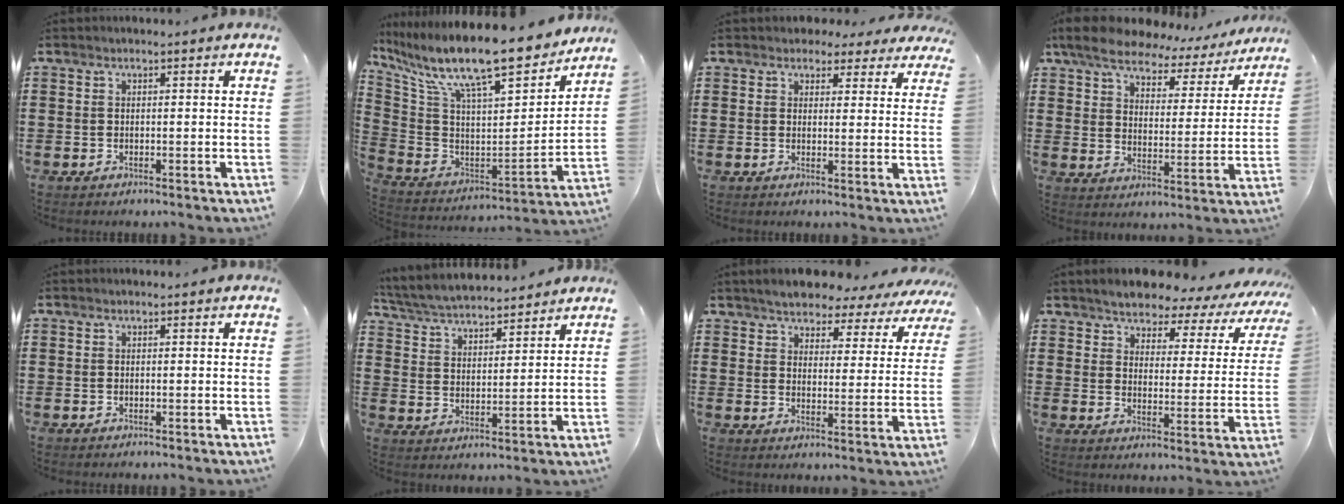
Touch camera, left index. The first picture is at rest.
{"total": 13.9, "force": [11.5, 1.6, 7.7], "torque": [-0.177, -0.087, 0.190]}
{"total": 3.3, "force": [2.8, 1.6, 0.4], "torque": [-0.015, -0.003, 0.051]}
{"total": 7.0, "force": [6.1, 2.4, 2.2], "torque": [-0.067, -0.033, 0.105]}
{"total": 0.0}
{"total": 5.0, "force": [5.0, 0.3, 0.9], "torque": [-0.042, -0.027, 0.086]}
{"total": 4.6, "force": [4.6, 0.7, 0.4], "torque": [-0.036, -0.029, 0.077]}
{"total": 4.8, "force": [4.6, 0.9, 0.9], "torque": [-0.047, -0.033, 0.075]}